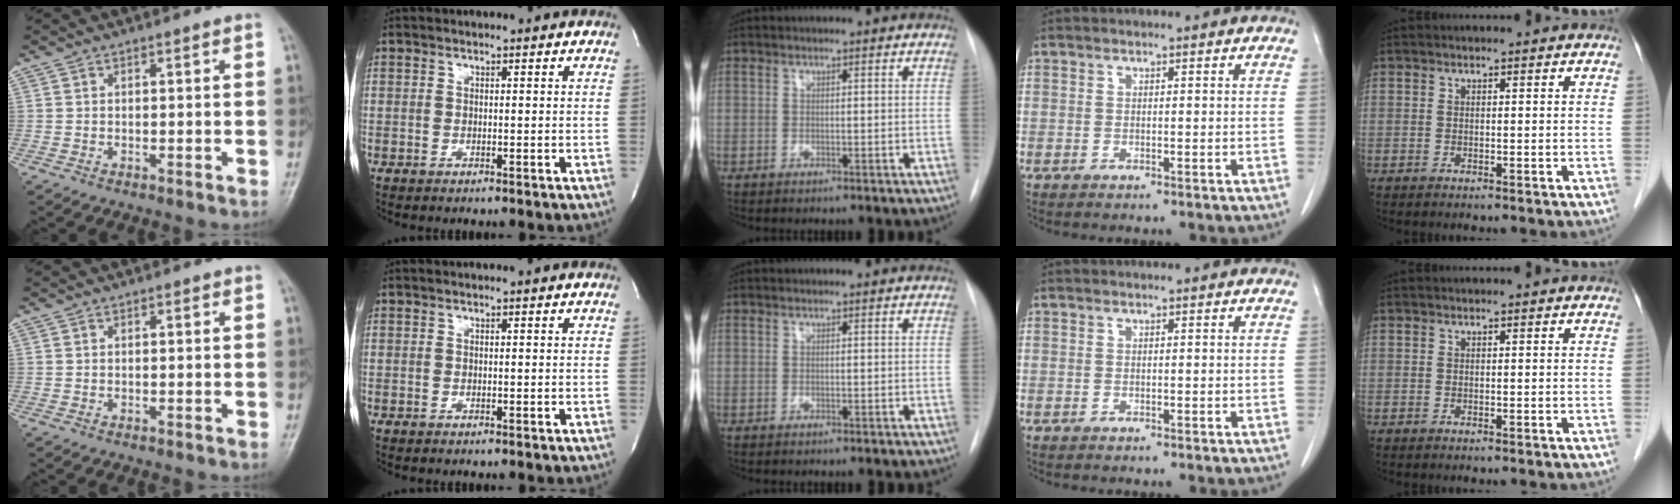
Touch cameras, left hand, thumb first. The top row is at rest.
{}